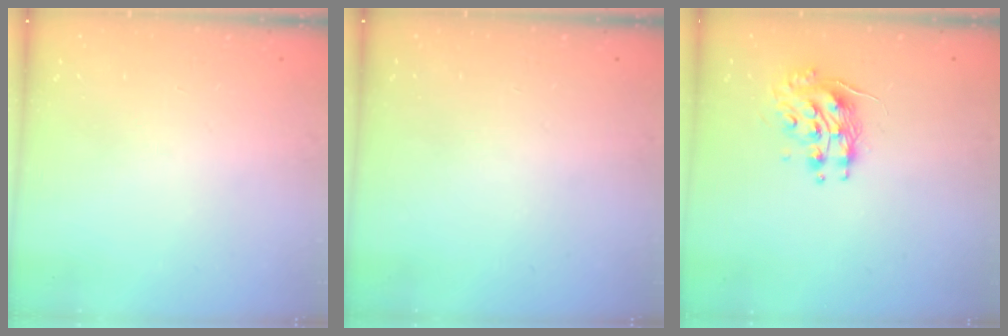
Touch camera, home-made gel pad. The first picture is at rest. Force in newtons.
{"total": 0.0}
{"total": 9.3, "press": 9.3, "slide": 0.5}